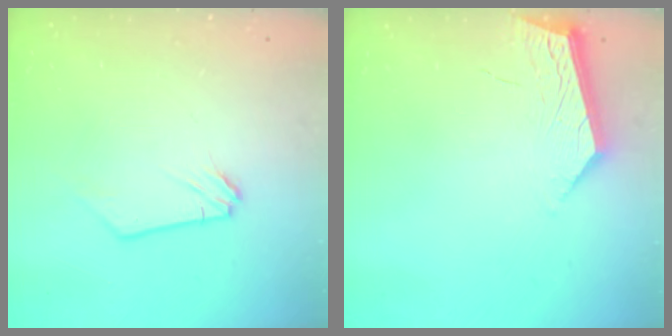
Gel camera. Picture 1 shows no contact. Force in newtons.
{"total": 4.8, "press": 4.8, "slide": 0.5}